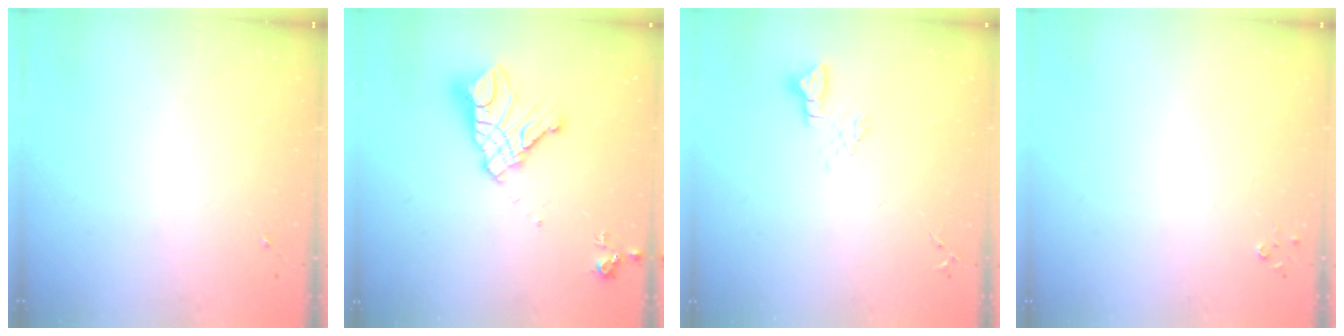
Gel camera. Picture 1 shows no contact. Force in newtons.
{"total": 15.8, "press": 15.7, "slide": 1.7}
{"total": 5.1, "press": 5.1, "slide": 0.4}
{"total": 2.7, "press": 2.7, "slide": 0.3}